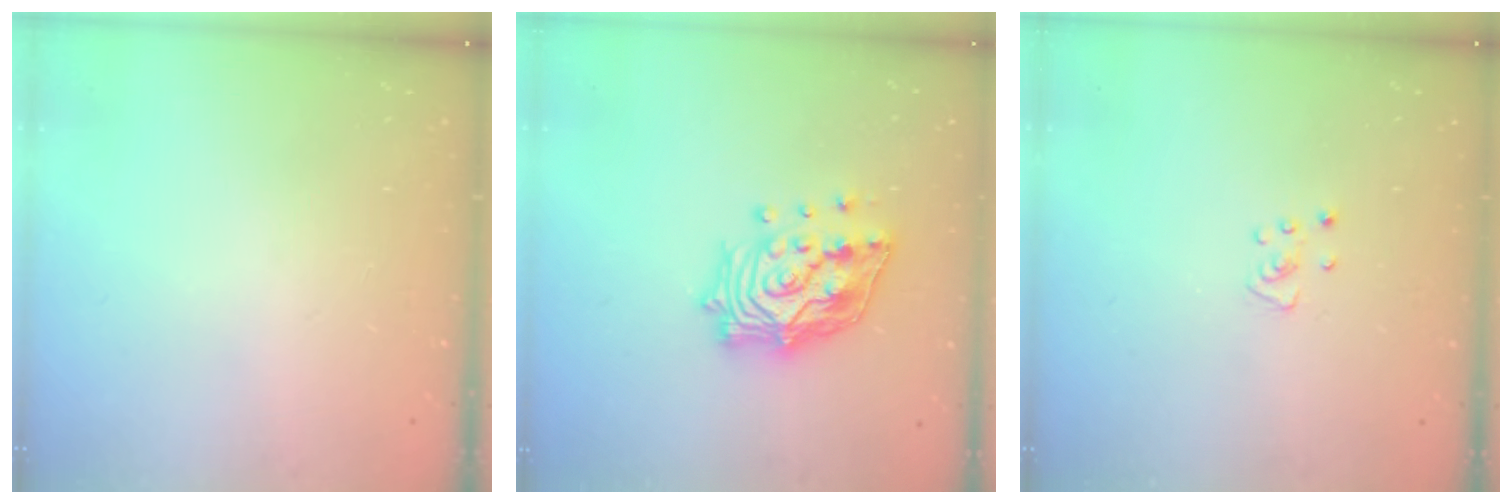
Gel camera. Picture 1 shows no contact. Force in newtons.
{"total": 18.1, "press": 17.9, "slide": 2.7}
{"total": 3.4, "press": 3.4, "slide": 0.3}